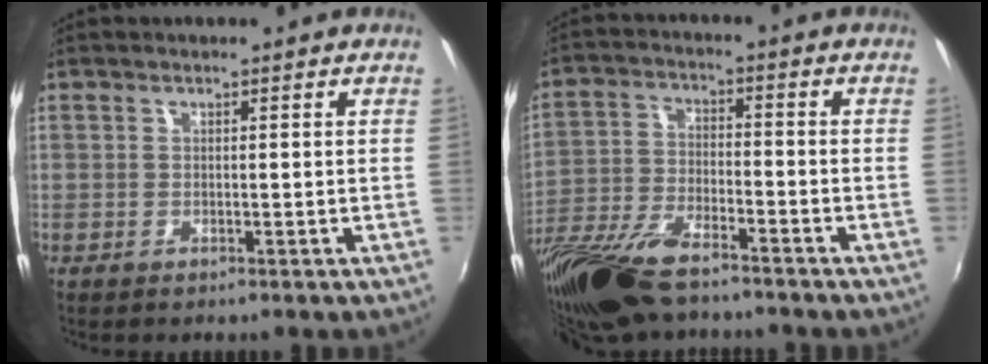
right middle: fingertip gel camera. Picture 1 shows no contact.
{"total": 17.7, "force": [-13.6, 5.5, 10.0], "torque": [-0.224, -0.042, -0.255]}